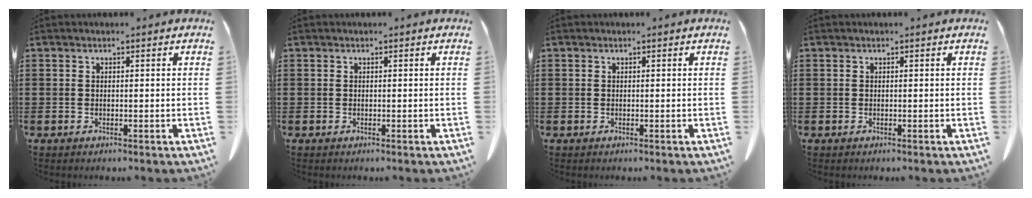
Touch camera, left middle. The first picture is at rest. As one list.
[{"total": 0.0}, {"total": 0.0}, {"total": 0.0}]